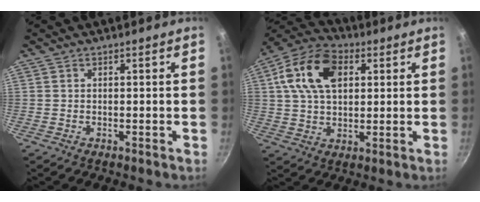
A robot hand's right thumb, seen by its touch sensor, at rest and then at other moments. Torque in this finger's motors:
{"motor_torque": [1.19, 1.36, 2.07, 0.57, 0.59]}